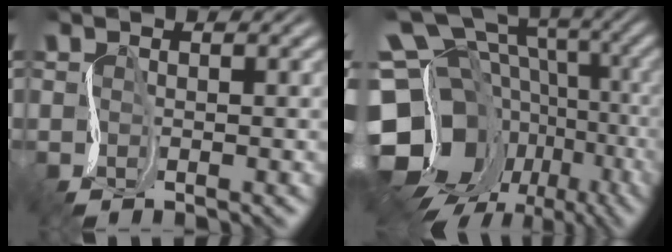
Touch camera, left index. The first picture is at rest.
{"total": 19.0, "force": [-4.1, 15.7, 9.8], "torque": [-0.195, 0.014, -0.065]}